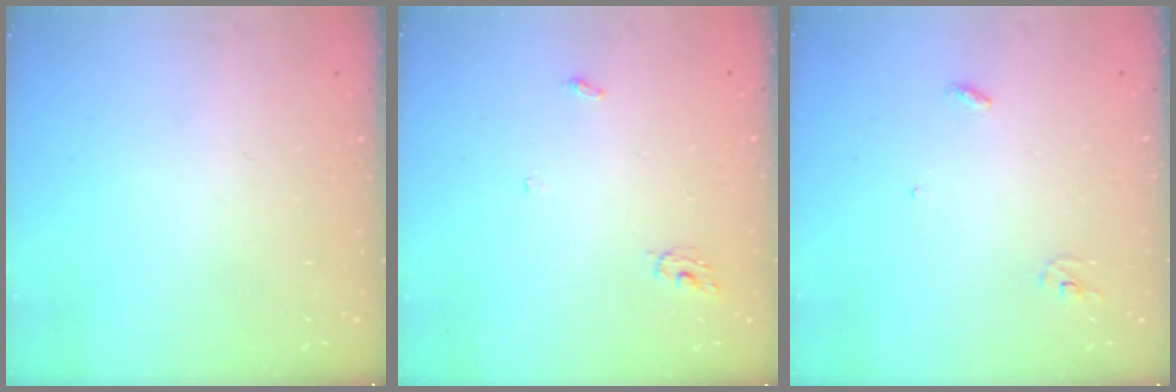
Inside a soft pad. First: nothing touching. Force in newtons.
{"total": 4.0, "press": 4.0, "slide": 0.3}
{"total": 2.9, "press": 2.9, "slide": 0.2}